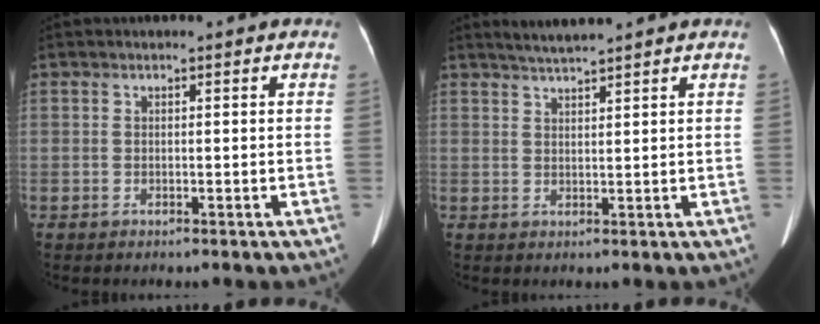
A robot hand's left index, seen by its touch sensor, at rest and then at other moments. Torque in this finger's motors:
{"motor_torque": [0.23, -0.23, -0.03, 0.00]}